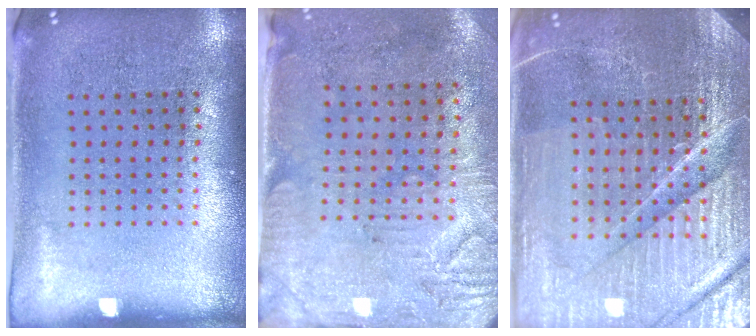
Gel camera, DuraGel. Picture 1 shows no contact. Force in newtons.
{"total": 3.0, "press": 2.5, "slide": 1.7}
{"total": 5.7, "press": 5.2, "slide": 2.4}